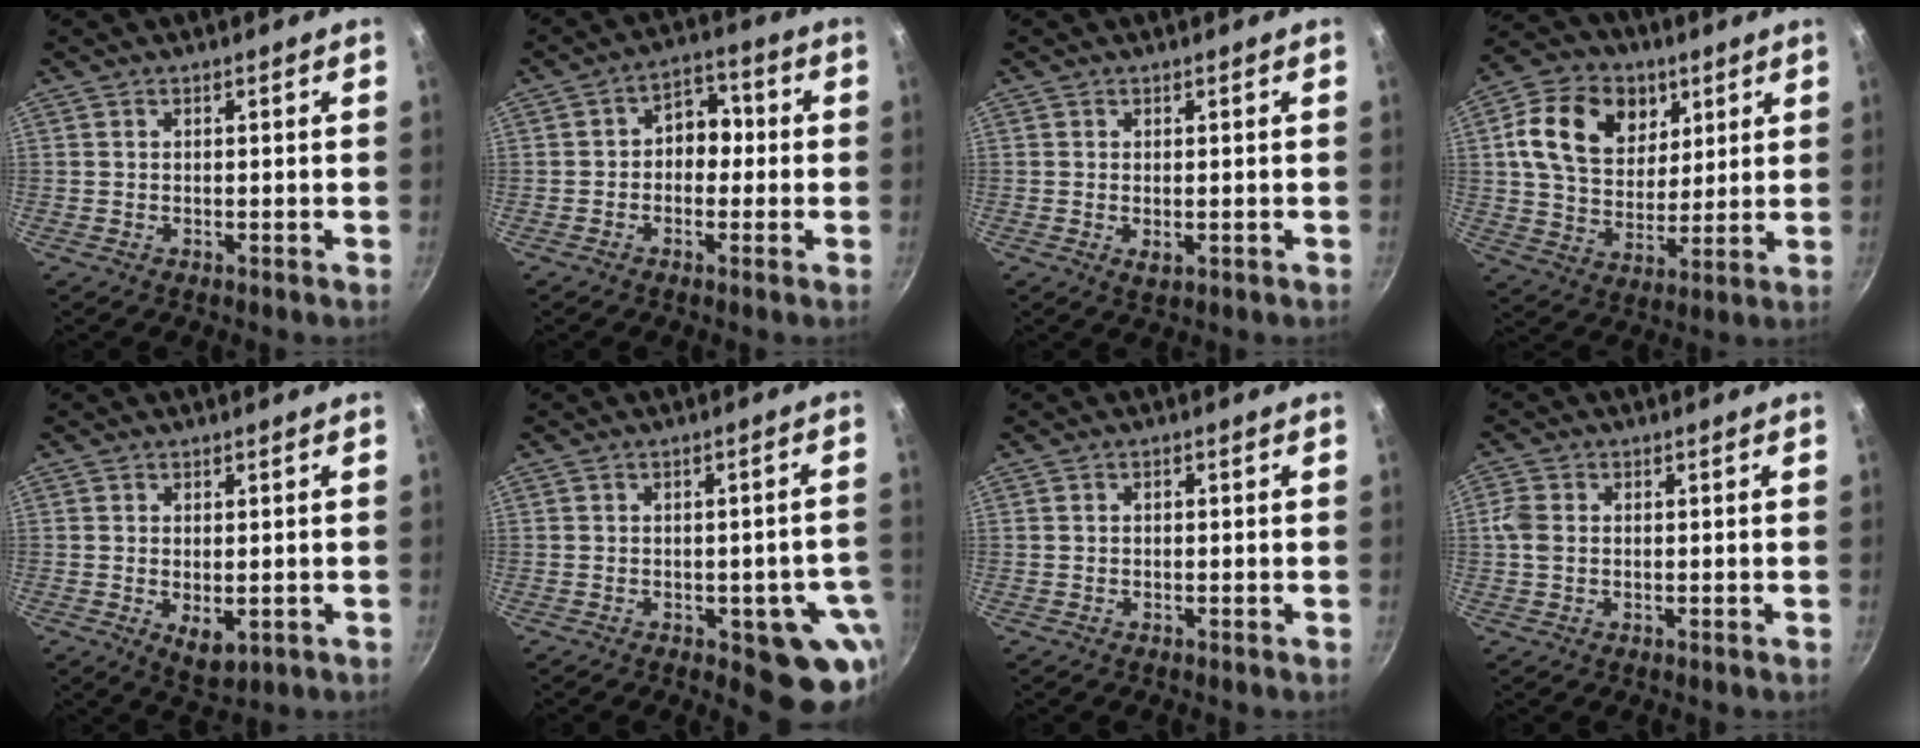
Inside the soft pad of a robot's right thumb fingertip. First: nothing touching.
{"total": 6.6, "force": [-0.3, 5.1, 4.2], "torque": [-0.010, 0.022, -0.019]}
{"total": 2.0, "force": [-0.4, 1.1, 1.7], "torque": [-0.029, -0.006, -0.003]}
{"total": 17.6, "force": [6.2, 13.0, 10.1], "torque": [-0.155, -0.014, 0.103]}
{"total": 5.1, "force": [-1.0, 2.8, 4.1], "torque": [-0.058, -0.012, -0.005]}
{"total": 11.7, "force": [-3.8, 5.5, 9.6], "torque": [-0.048, 0.010, -0.045]}
{"total": 0.6, "force": [-0.1, 0.5, 0.4], "torque": [-0.008, 0.006, -0.001]}
{"total": 3.2, "force": [0.1, 2.4, 2.2], "torque": [-0.048, 0.006, -0.002]}